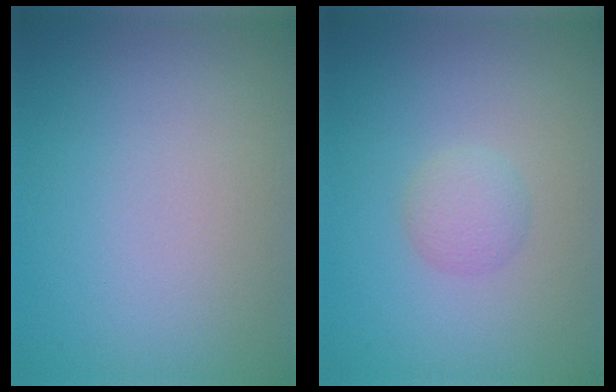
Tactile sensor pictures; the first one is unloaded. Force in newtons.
{"total": 1.5, "press": 1.5, "slide": 0.1}